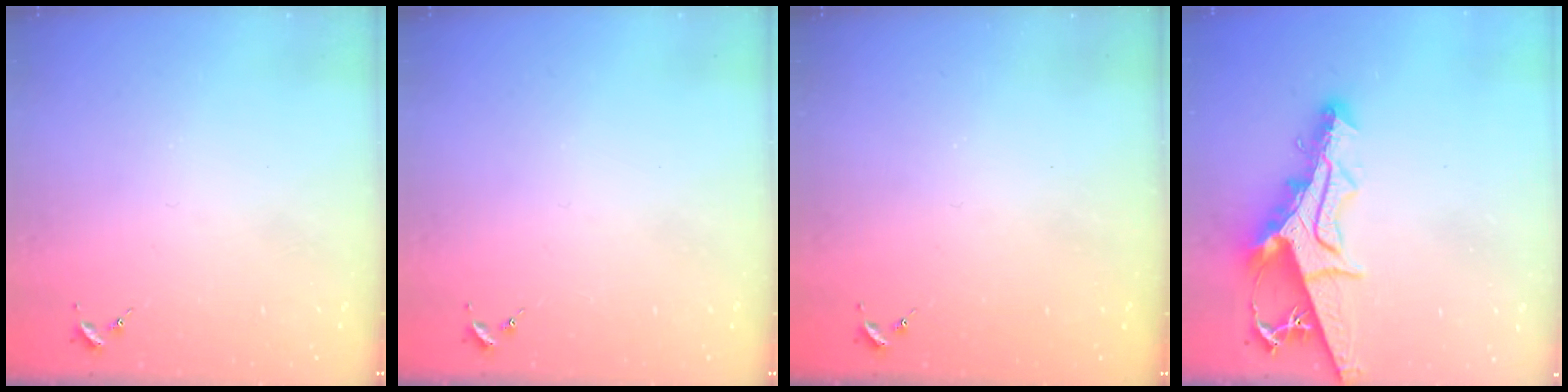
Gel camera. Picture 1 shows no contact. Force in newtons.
{"total": 0.0}
{"total": 0.7, "press": 0.7, "slide": 0.1}
{"total": 16.7, "press": 16.7, "slide": 1.1}